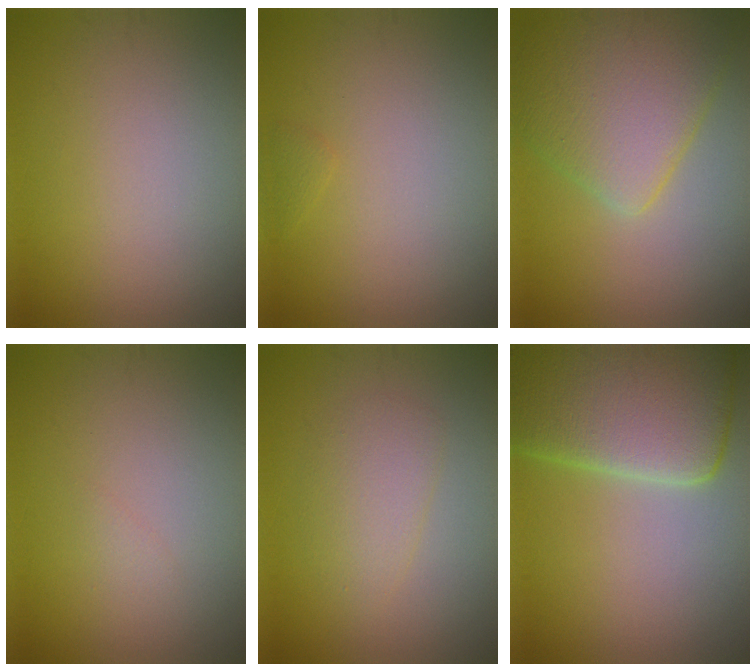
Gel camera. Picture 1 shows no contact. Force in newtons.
{"total": 0.5, "press": 0.5, "slide": 0.0}
{"total": 6.8, "press": 6.8, "slide": 0.3}
{"total": 0.5, "press": 0.5, "slide": 0.1}
{"total": 2.3, "press": 2.3, "slide": 0.2}
{"total": 11.3, "press": 11.3, "slide": 1.0}